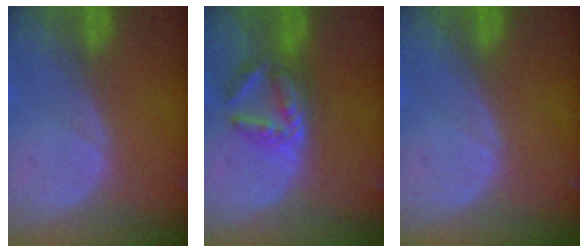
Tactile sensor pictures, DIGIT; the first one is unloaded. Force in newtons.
{"total": 5.8, "press": 5.0, "slide": 2.8}
{"total": 0.0}